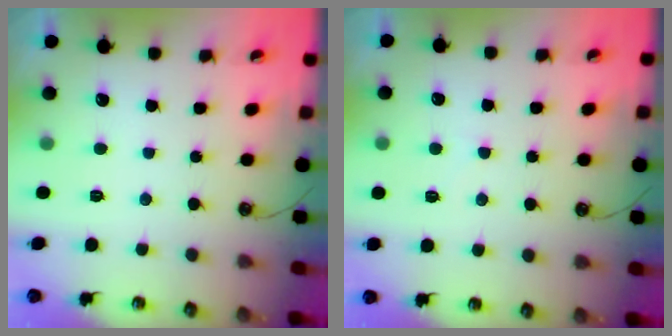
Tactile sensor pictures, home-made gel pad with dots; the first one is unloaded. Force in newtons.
{"total": 2.5, "press": 2.3, "slide": 0.8}